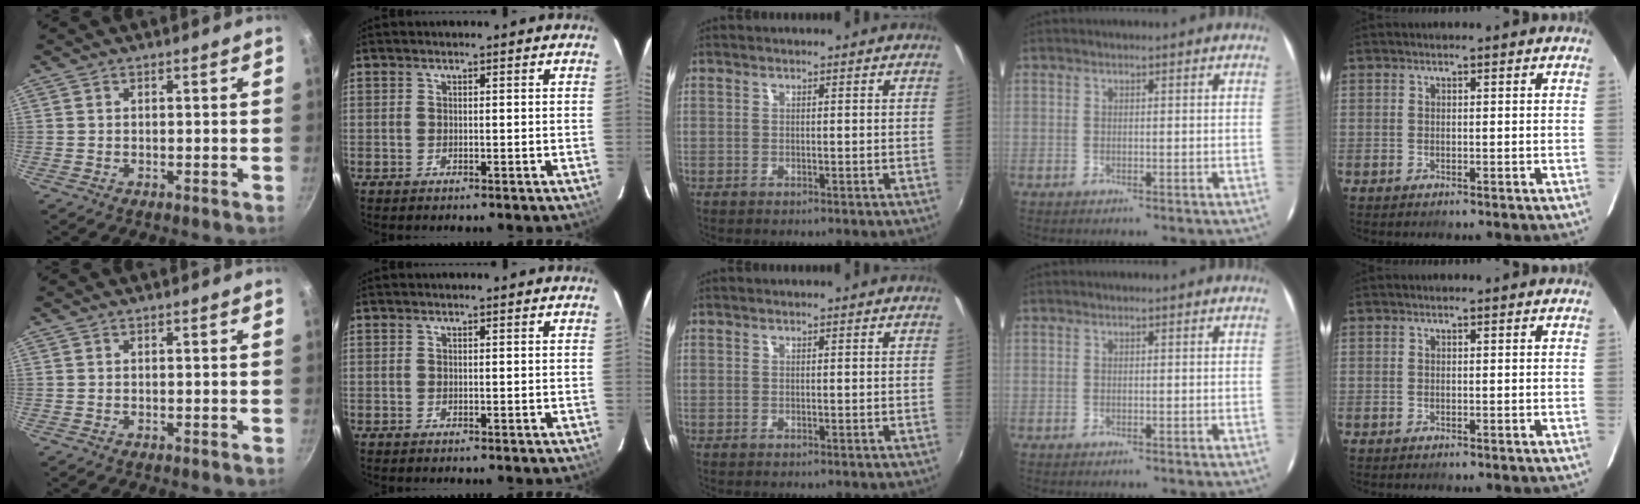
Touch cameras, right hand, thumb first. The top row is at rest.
{}